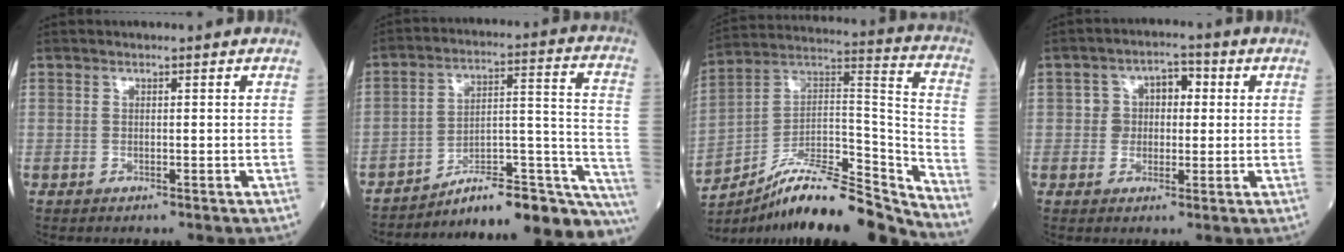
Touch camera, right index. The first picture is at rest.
{"total": 22.9, "force": [-20.7, 2.3, 9.7], "torque": [-0.054, 0.045, -0.290]}
{"total": 20.4, "force": [-17.8, 2.1, 9.7], "torque": [-0.146, 0.040, -0.300]}
{"total": 4.9, "force": [0.5, 4.0, 2.8], "torque": [-0.040, 0.026, 0.005]}